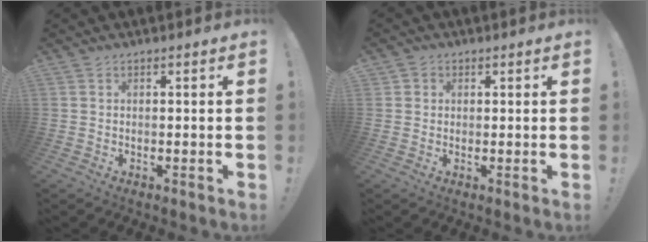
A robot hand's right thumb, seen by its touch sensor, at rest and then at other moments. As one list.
[{"total": 1.8, "force": [0.4, 1.7, 0.4], "torque": [-0.009, 0.002, 0.007]}]